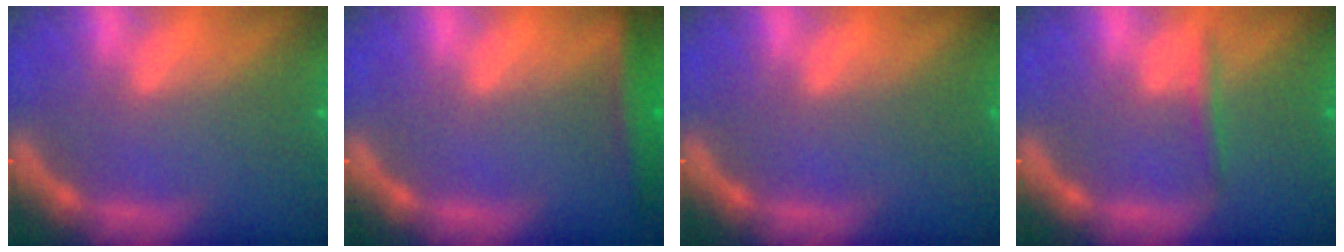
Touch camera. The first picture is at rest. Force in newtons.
{"total": 3.0}
{"total": 0.0}
{"total": 1.4}